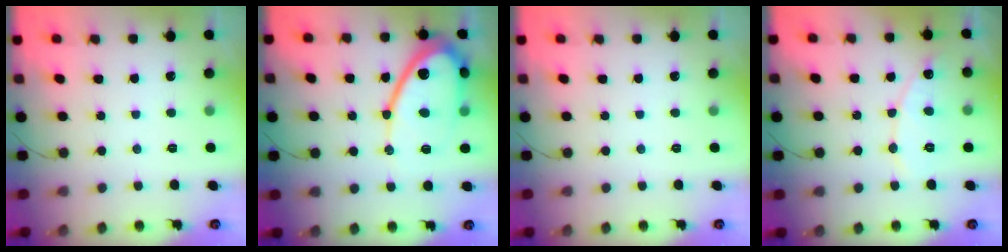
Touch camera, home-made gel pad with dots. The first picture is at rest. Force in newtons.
{"total": 15.6, "press": 15.5, "slide": 1.5}
{"total": 0.0}
{"total": 7.8, "press": 7.8, "slide": 0.7}